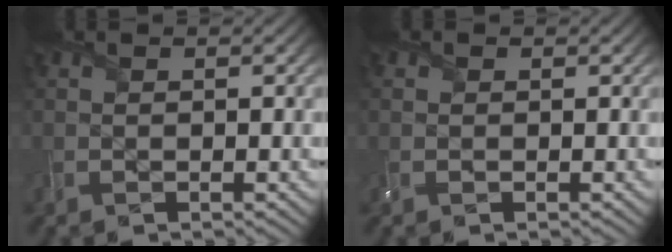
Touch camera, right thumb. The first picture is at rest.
{"total": 0.8, "force": [0.1, 0.7, 0.3], "torque": [-0.007, -0.002, 0.000]}